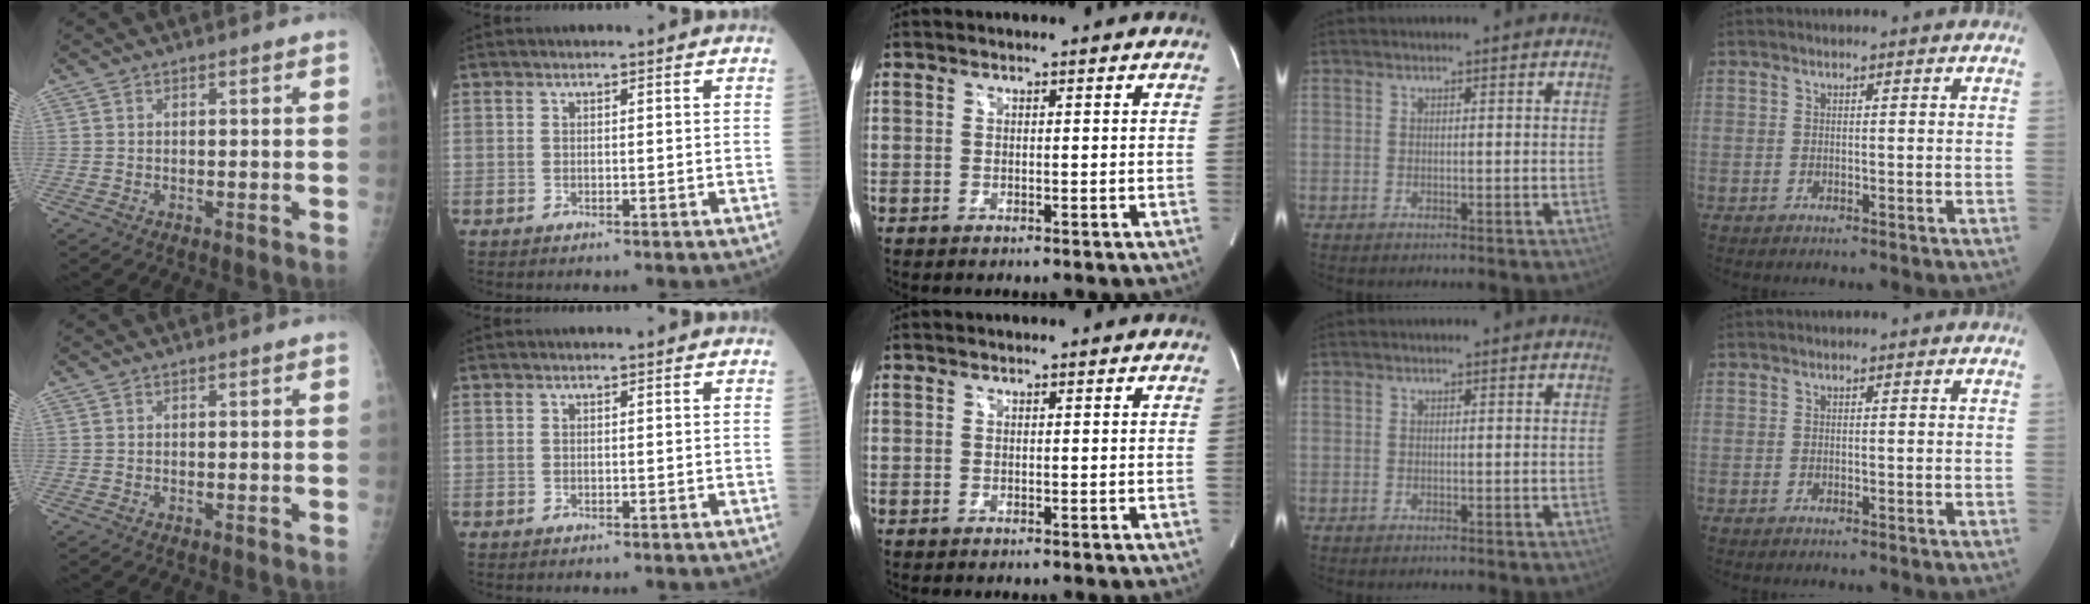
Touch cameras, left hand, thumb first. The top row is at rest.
{}